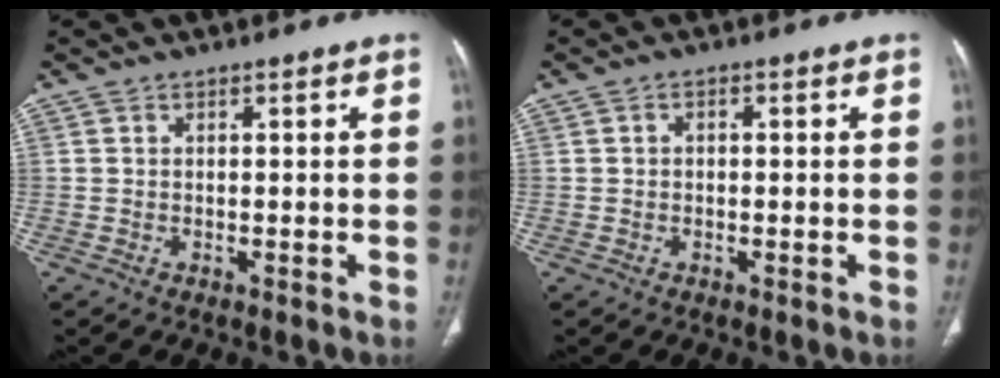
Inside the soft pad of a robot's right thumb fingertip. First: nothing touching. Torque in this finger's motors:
{"motor_torque": [-0.48, 0.10, -0.72, 0.12, 0.05]}